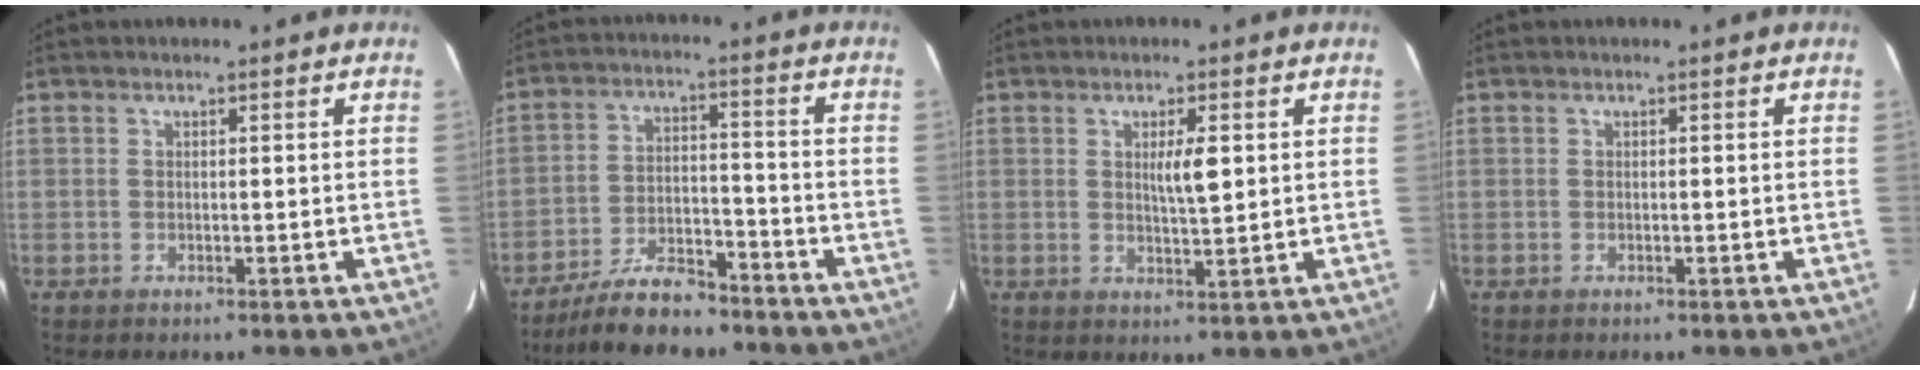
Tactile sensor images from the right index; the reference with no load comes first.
{"total": 9.3, "force": [-8.1, 2.4, 4.0], "torque": [-0.072, -0.003, -0.145]}
{"total": 3.7, "force": [0.9, 0.5, 3.6], "torque": [-0.059, -0.005, 0.015]}
{"total": 0.0}